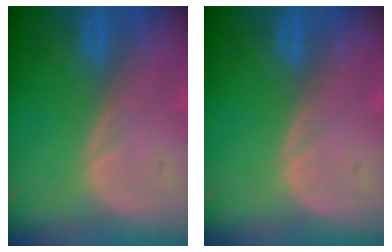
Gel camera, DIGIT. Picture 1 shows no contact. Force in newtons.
{"total": 0.0}